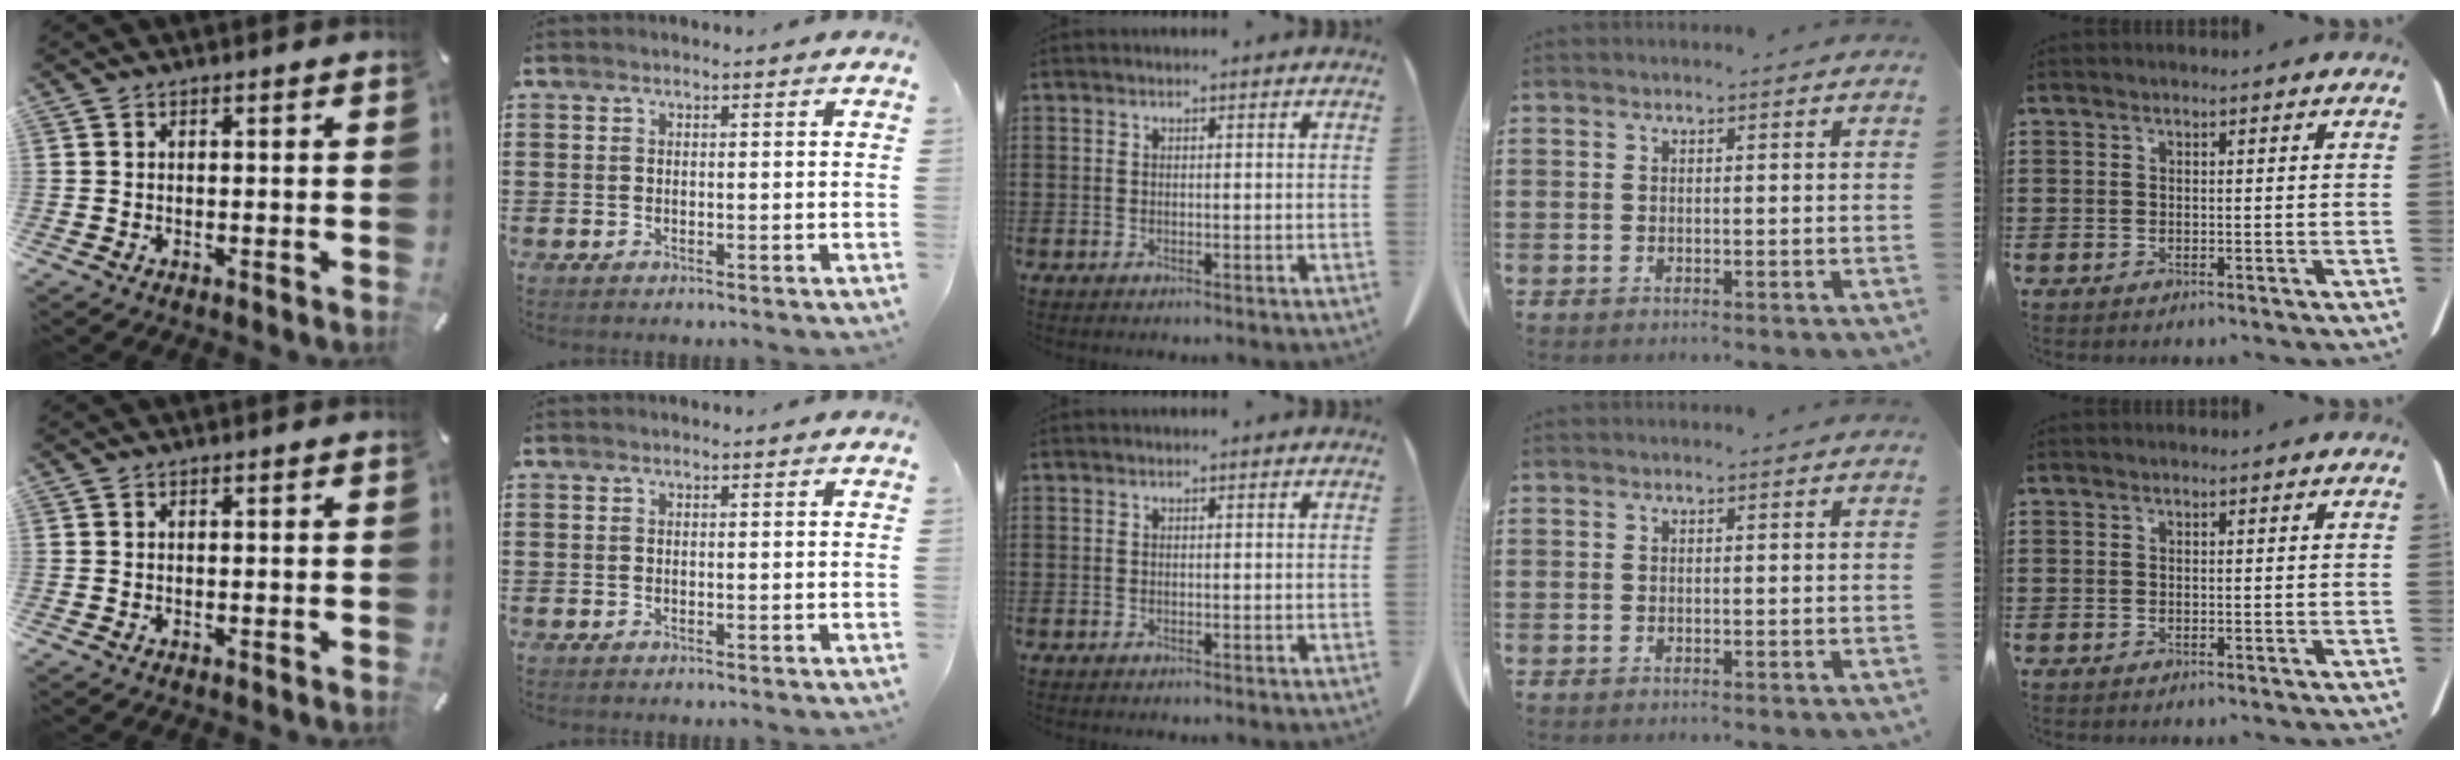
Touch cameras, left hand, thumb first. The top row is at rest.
{}